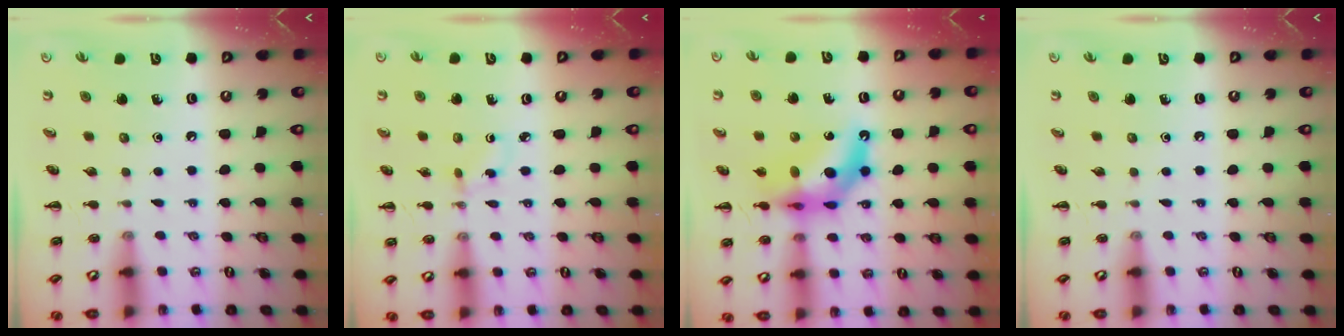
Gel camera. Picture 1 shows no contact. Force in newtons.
{"total": 1.9, "press": 1.6, "slide": 1.0}
{"total": 13.5, "press": 12.9, "slide": 4.0}
{"total": 0.0}